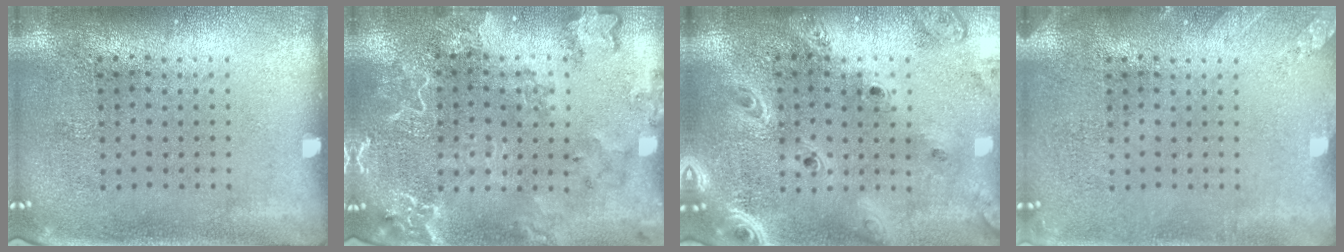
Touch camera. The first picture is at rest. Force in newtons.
{"total": 2.6, "press": 2.4, "slide": 1.0}
{"total": 2.8, "press": 2.4, "slide": 1.4}
{"total": 1.3, "press": 1.3, "slide": 0.2}